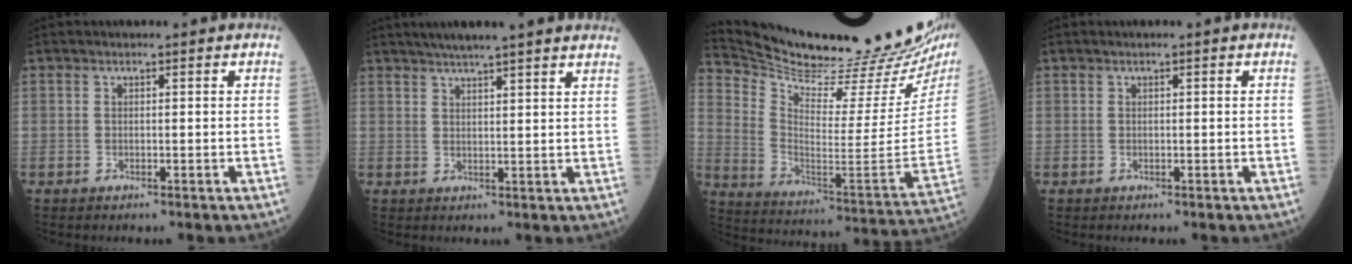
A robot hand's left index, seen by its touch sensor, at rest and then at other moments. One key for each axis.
{"total": 12.3, "fx": 10.5, "fy": 0.2, "fz": 6.4, "tx": -0.094, "ty": 0.026, "tz": 0.128}
{"total": 27.5, "fx": 25.3, "fy": 1.3, "fz": 10.7, "tx": -0.185, "ty": -0.116, "tz": 0.356}
{"total": 0.0}